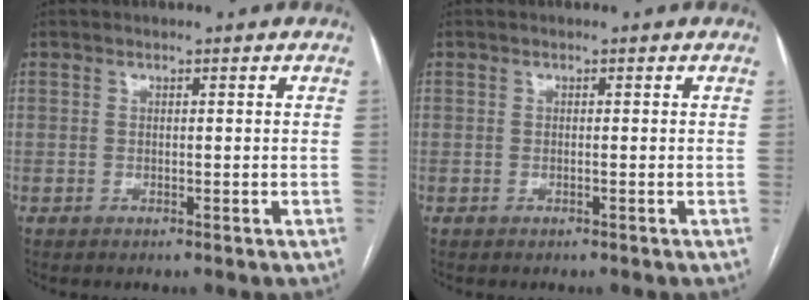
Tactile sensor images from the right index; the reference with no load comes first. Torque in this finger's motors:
{"motor_torque": [-0.15, 0.10, -0.01, 0.00]}